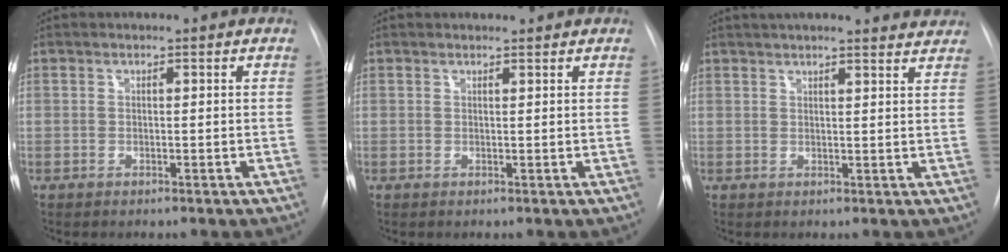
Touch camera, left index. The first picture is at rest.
{"total": 1.4, "force": [1.4, 0.3, 0.2], "torque": [-0.009, 0.012, 0.021]}
{"total": 15.6, "force": [14.4, 2.5, 5.3], "torque": [-0.074, 0.018, 0.174]}